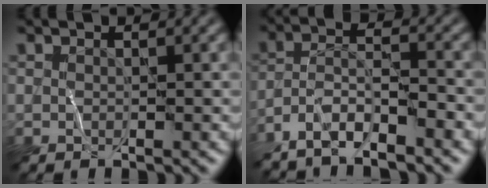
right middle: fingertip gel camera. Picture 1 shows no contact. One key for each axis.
{"total": 5.8, "fx": -4.6, "fy": 1.1, "fz": 3.5, "tx": -0.060, "ty": 0.007, "tz": -0.089}